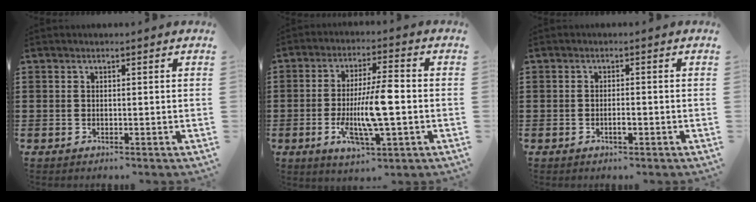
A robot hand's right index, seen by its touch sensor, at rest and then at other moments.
{"total": 9.9, "force": [-1.8, 2.7, 9.4], "torque": [-0.177, -0.009, -0.035]}
{"total": 1.5, "force": [-0.7, 0.3, 1.3], "torque": [-0.026, -0.002, -0.012]}